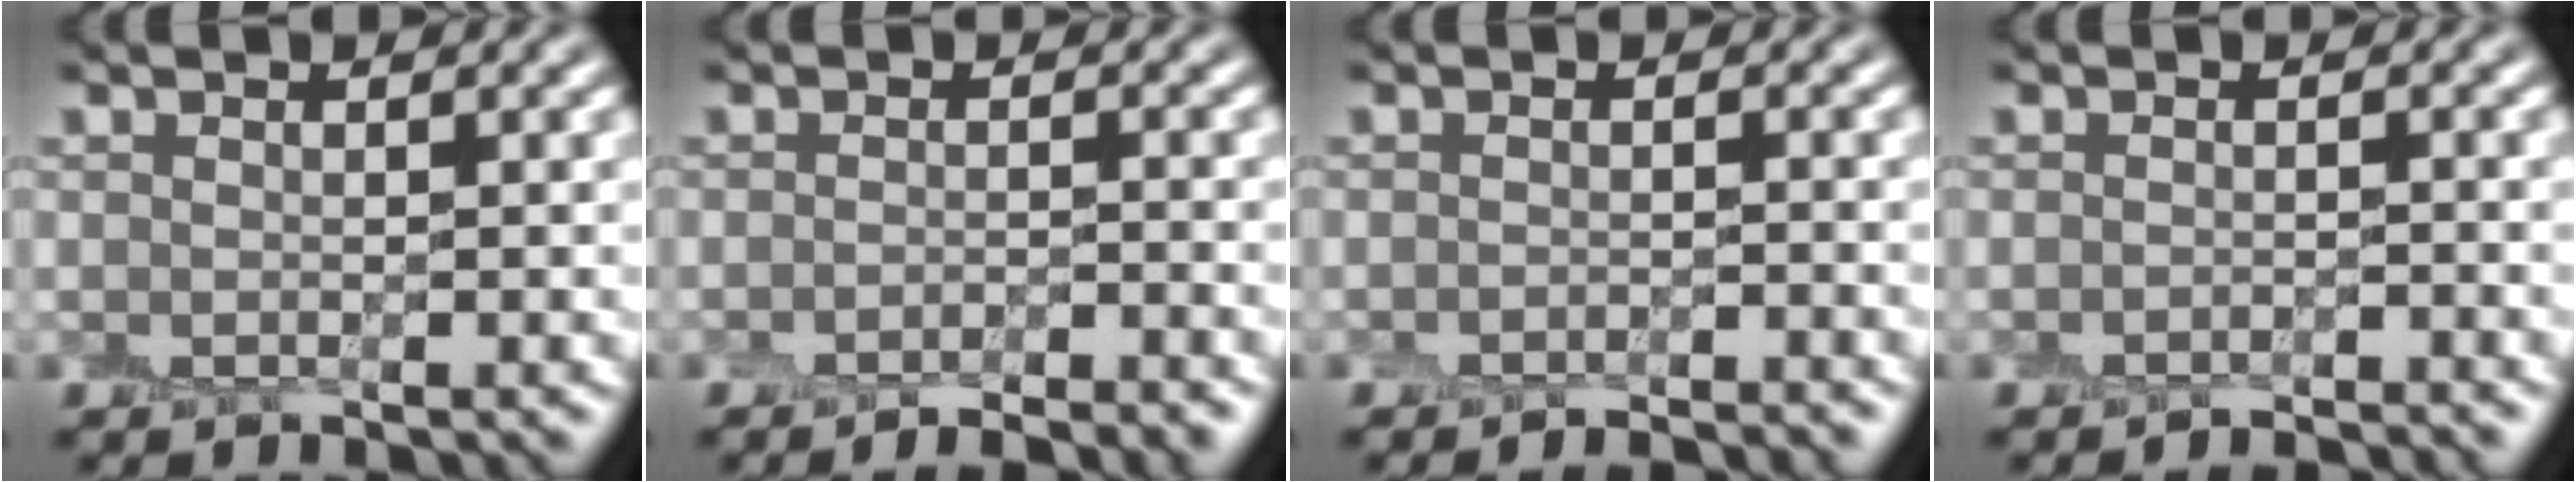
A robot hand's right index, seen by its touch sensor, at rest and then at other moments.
{"total": 3.3, "force": [-3.0, 0.3, 1.4], "torque": [-0.022, 0.003, -0.040]}
{"total": 2.7, "force": [-2.6, 0.1, 0.8], "torque": [-0.011, 0.006, -0.032]}
{"total": 2.1, "force": [-2.0, -0.1, 0.4], "torque": [0.001, 0.002, -0.025]}